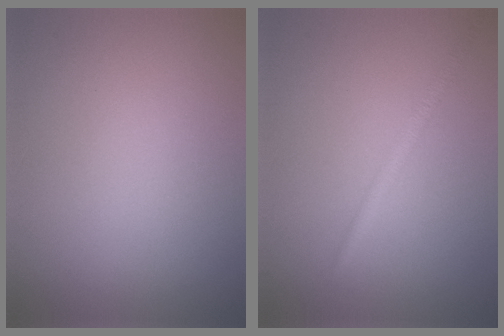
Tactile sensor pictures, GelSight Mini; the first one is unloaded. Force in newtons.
{"total": 1.3, "press": 1.3, "slide": 0.0}